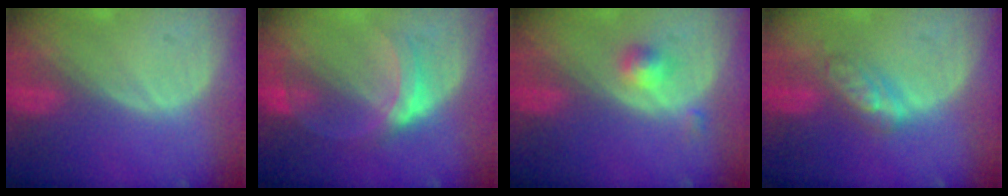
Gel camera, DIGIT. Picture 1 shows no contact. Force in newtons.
{"total": 5.3, "press": 4.9, "slide": 1.9}
{"total": 2.6, "press": 2.4, "slide": 1.1}
{"total": 4.6, "press": 4.4, "slide": 1.4}